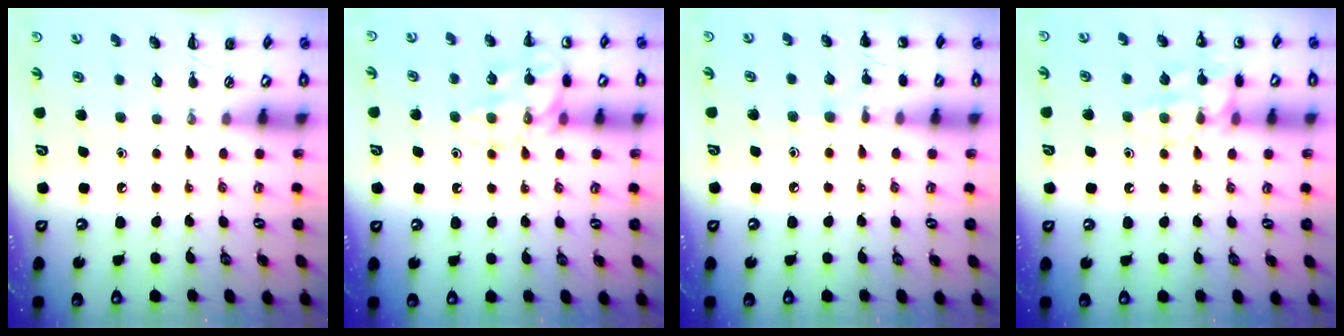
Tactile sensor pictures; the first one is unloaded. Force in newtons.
{"total": 13.9, "press": 13.9, "slide": 1.3}
{"total": 6.9, "press": 6.6, "slide": 2.0}
{"total": 11.9, "press": 11.8, "slide": 0.9}